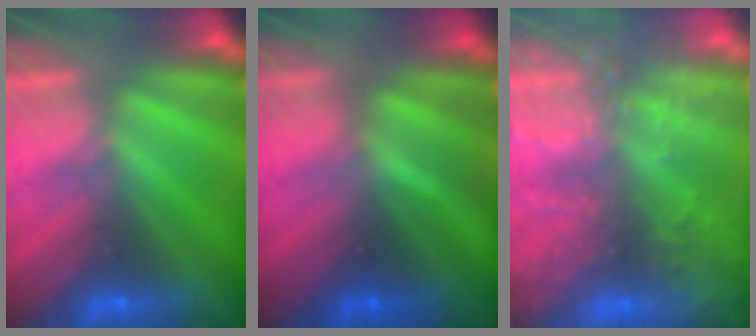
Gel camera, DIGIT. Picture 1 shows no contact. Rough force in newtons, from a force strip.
{"total": 1.3}
{"total": 5.8}